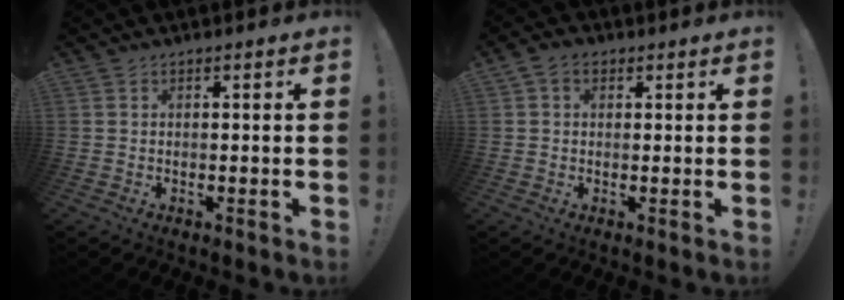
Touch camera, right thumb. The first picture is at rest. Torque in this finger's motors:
{"motor_torque": [0.00, 0.00, 0.03, 0.02, 0.00]}